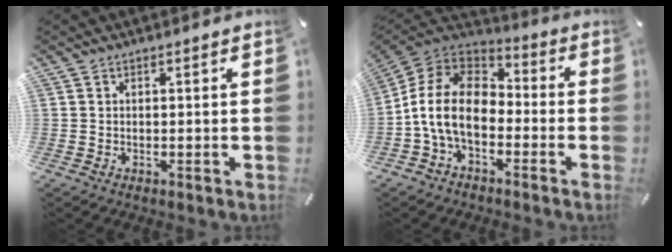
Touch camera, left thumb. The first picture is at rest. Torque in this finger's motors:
{"motor_torque": [-0.41, 2.26, 1.61, 1.16, 0.56]}